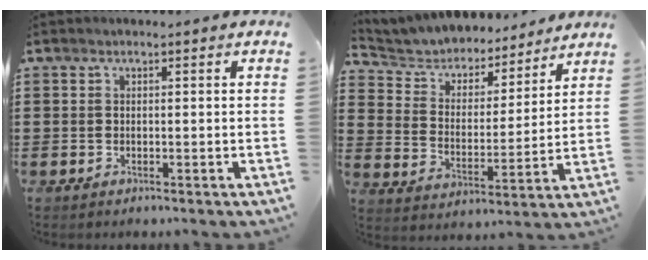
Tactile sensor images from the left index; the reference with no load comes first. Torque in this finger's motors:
{"motor_torque": [2.14, 0.00, 0.23, 0.05]}